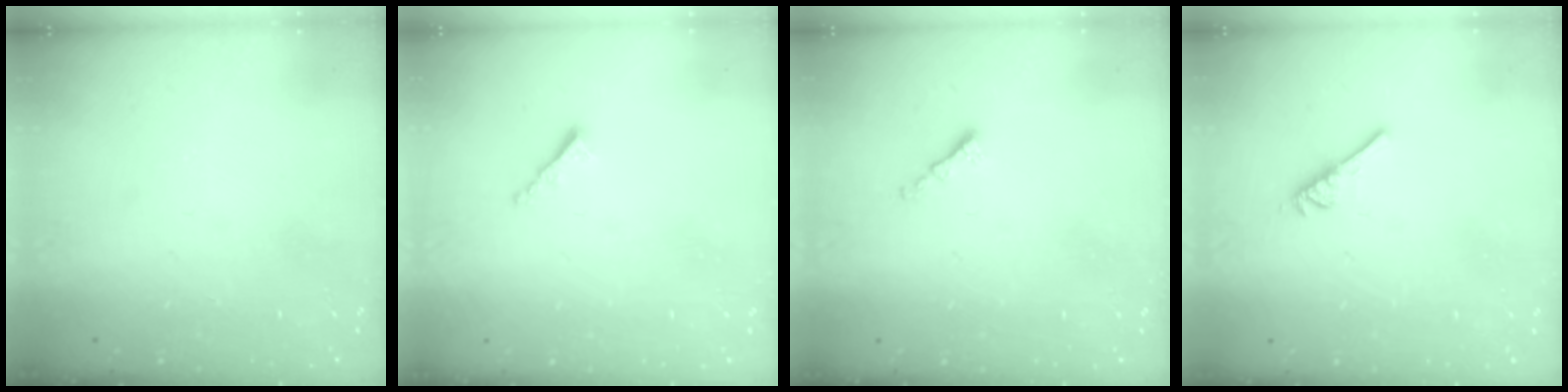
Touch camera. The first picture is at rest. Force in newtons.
{"total": 1.0, "press": 0.9, "slide": 0.4}
{"total": 1.4, "press": 1.2, "slide": 0.6}
{"total": 5.0, "press": 4.9, "slide": 0.8}